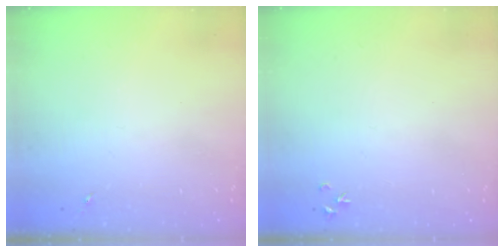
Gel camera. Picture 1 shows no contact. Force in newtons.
{"total": 3.2, "press": 3.2, "slide": 0.4}